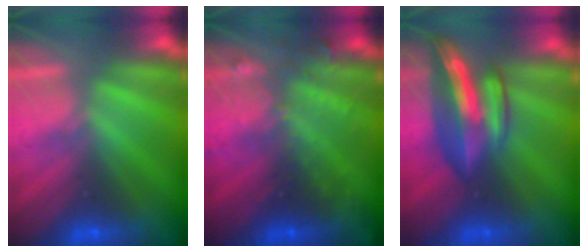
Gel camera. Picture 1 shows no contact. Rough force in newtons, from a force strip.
{"total": 2.9}
{"total": 7.9}